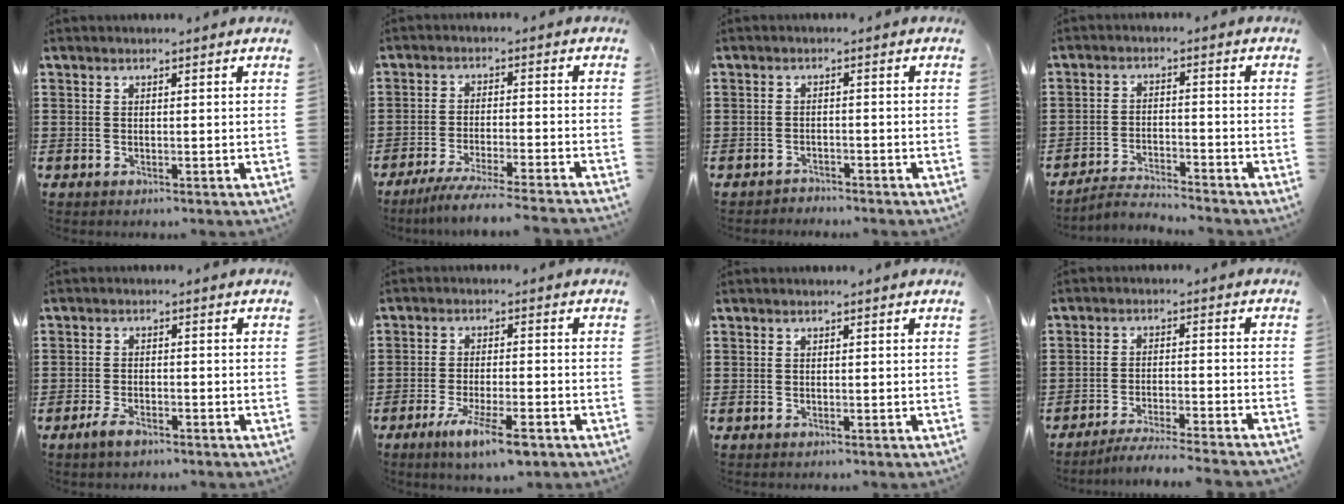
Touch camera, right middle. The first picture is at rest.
{"total": 5.1, "force": [-4.6, -0.4, 2.3], "torque": [-0.042, -0.014, -0.087]}
{"total": 1.6, "force": [-1.6, 0.2, 0.0], "torque": [-0.005, 0.001, -0.036]}
{"total": 3.3, "force": [-3.2, 0.0, 0.6], "torque": [-0.016, 0.006, -0.070]}
{"total": 2.8, "force": [-1.8, 1.0, 1.9], "torque": [-0.047, -0.002, -0.039]}
{"total": 6.9, "force": [-4.2, 1.1, 5.3], "torque": [-0.101, -0.010, -0.073]}
{"total": 0.0}
{"total": 4.4, "force": [-4.2, -0.3, 1.4], "torque": [-0.023, -0.005, -0.084]}